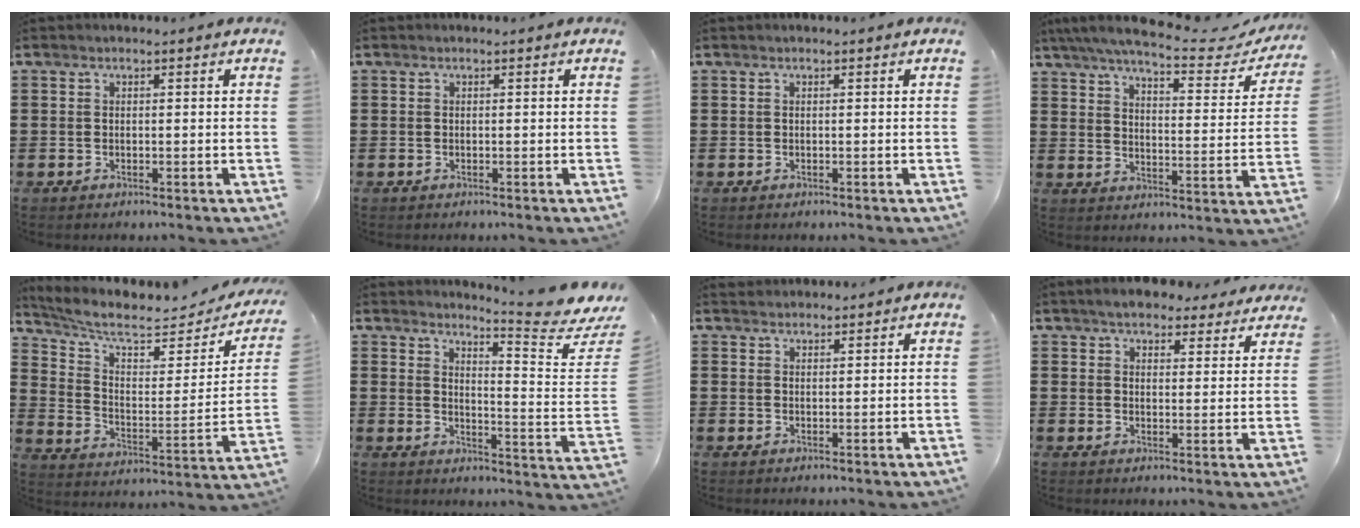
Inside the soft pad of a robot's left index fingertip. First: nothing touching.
{"total": 0.0}
{"total": 0.0}
{"total": 6.8, "force": [5.9, 0.3, 3.4], "torque": [-0.085, -0.037, 0.097]}
{"total": 6.9, "force": [5.5, 1.8, 3.8], "torque": [-0.102, -0.036, 0.093]}
{"total": 6.2, "force": [5.4, -0.3, 2.9], "torque": [-0.059, -0.052, 0.085]}
{"total": 1.5, "force": [1.4, 0.3, -0.2], "torque": [0.000, 0.002, 0.029]}
{"total": 4.7, "force": [4.5, 1.2, 1.1], "torque": [-0.038, -0.007, 0.084]}